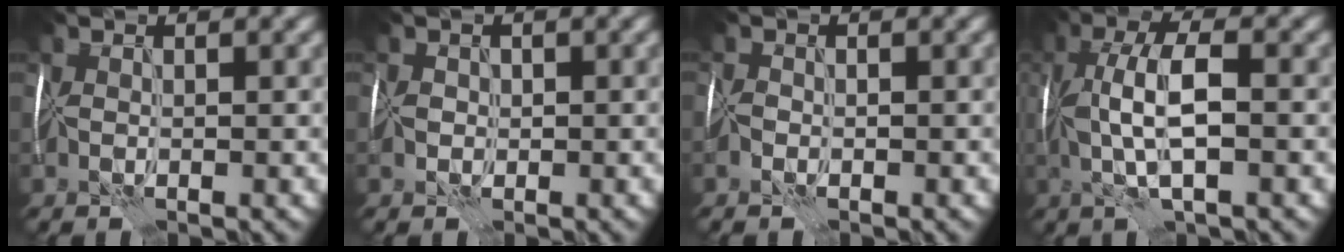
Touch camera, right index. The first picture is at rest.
{"total": 1.4, "force": [-0.2, 1.3, 0.5], "torque": [-0.006, 0.002, -0.007]}
{"total": 1.0, "force": [-0.8, 0.5, 0.3], "torque": [-0.007, 0.002, -0.022]}
{"total": 5.5, "force": [-0.3, 1.6, 5.3], "torque": [-0.104, 0.013, -0.010]}